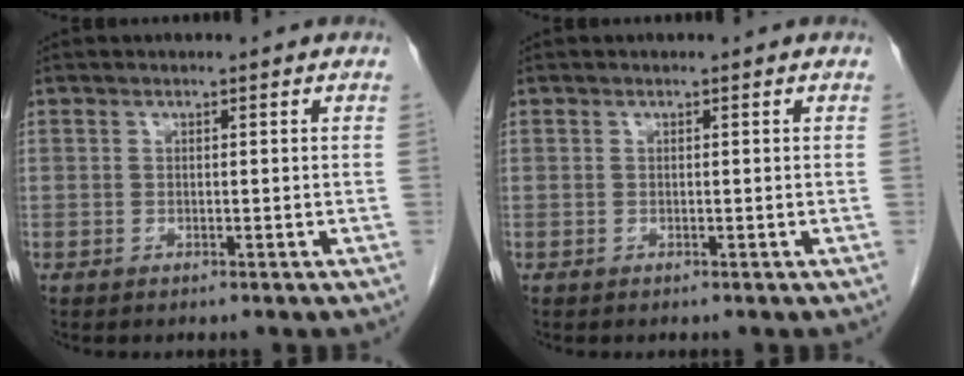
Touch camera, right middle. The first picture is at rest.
{"total": 0.0}